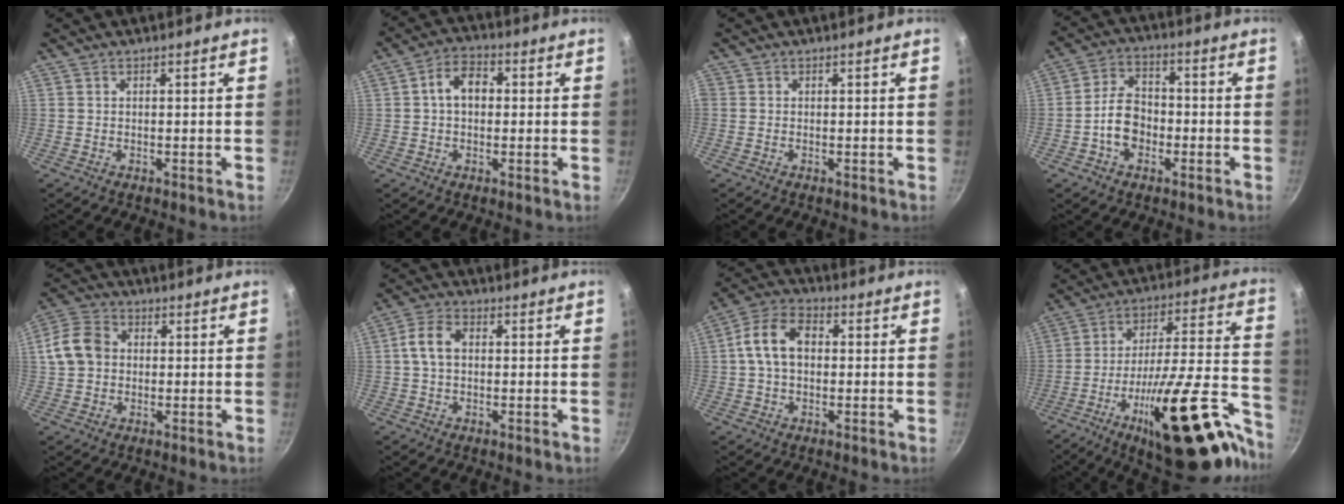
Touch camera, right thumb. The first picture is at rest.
{"total": 6.7, "force": [0.7, 4.6, 4.7], "torque": [-0.060, 0.018, 0.001]}
{"total": 0.0}
{"total": 8.2, "force": [-2.4, 6.0, 5.1], "torque": [-0.063, 0.031, -0.050]}
{"total": 8.5, "force": [0.8, 6.9, 4.7], "torque": [-0.072, 0.016, 0.000]}
{"total": 5.8, "force": [0.4, 4.0, 4.2], "torque": [-0.079, 0.017, 0.002]}
{"total": 9.7, "force": [0.7, 6.8, 6.9], "torque": [-0.113, 0.025, 0.000]}
{"total": 30.3, "force": [-16.8, 9.5, 23.4], "torque": [-0.294, 0.094, -0.258]}